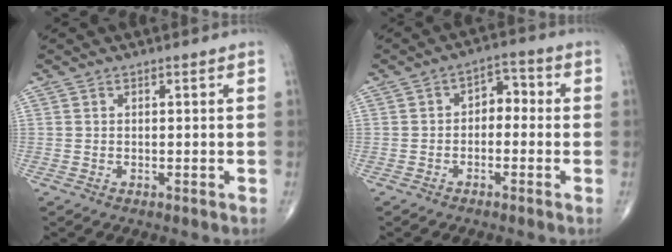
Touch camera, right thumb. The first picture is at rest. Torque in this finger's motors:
{"motor_torque": [-0.33, -0.26, 0.01, -0.01, 0.01]}